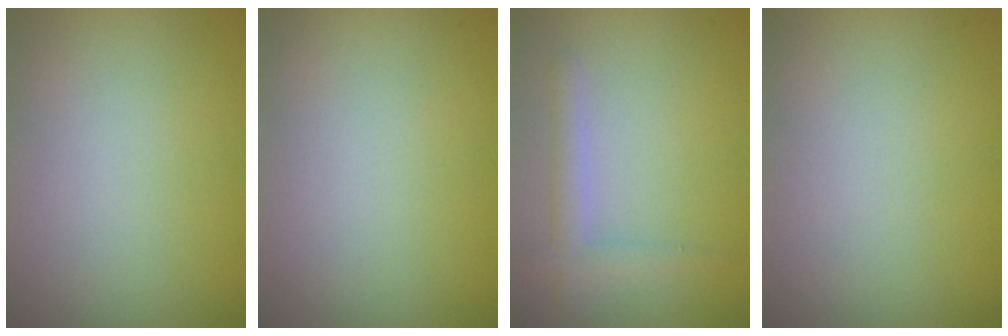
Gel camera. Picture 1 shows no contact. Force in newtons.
{"total": 0.0}
{"total": 2.2, "press": 2.2, "slide": 0.1}
{"total": 0.0}